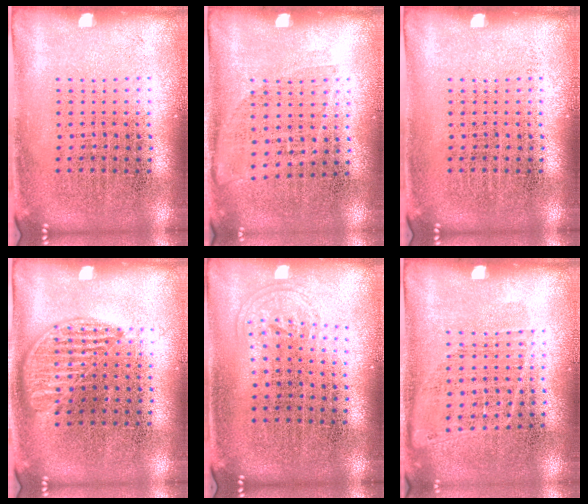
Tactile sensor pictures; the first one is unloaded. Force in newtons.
{"total": 1.0, "press": 0.8, "slide": 0.6}
{"total": 0.0}
{"total": 0.9, "press": 0.8, "slide": 0.4}
{"total": 0.9, "press": 0.6, "slide": 0.6}
{"total": 0.9, "press": 0.7, "slide": 0.4}